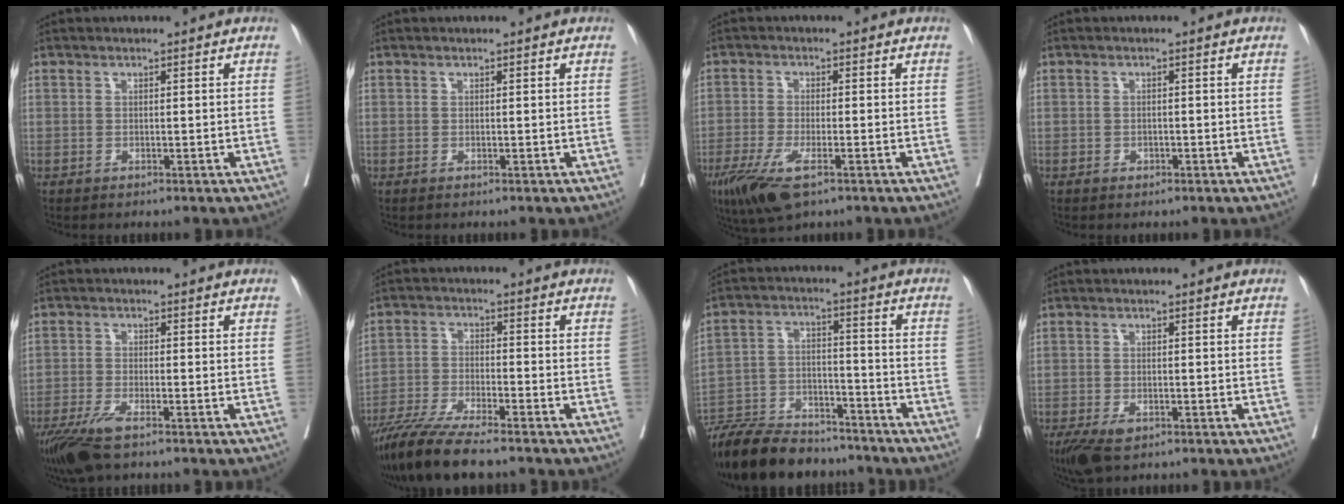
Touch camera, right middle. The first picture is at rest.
{"total": 0.0}
{"total": 8.8, "force": [-5.2, 2.4, 6.7], "torque": [-0.126, -0.021, -0.090]}
{"total": 1.0, "force": [-0.5, 0.7, 0.4], "torque": [-0.006, 0.003, -0.007]}
{"total": 6.6, "force": [-4.6, 1.2, 4.6], "torque": [-0.088, -0.016, -0.083]}
{"total": 11.5, "force": [-9.6, 0.9, 6.3], "torque": [-0.108, -0.032, -0.165]}
{"total": 17.5, "force": [-15.4, 5.1, 6.4], "torque": [-0.126, -0.004, -0.251]}
{"total": 5.0, "force": [-3.2, 2.3, 3.1], "torque": [-0.058, -0.008, -0.053]}